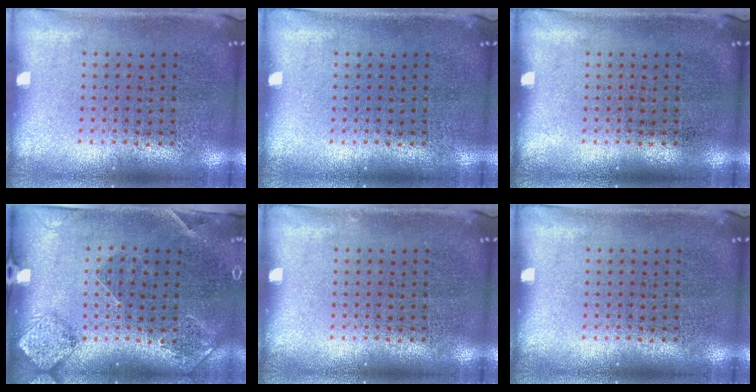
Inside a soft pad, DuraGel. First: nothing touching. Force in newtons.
{"total": 0.0}
{"total": 0.0}
{"total": 1.5, "press": 1.4, "slide": 0.4}
{"total": 0.0}
{"total": 0.0}